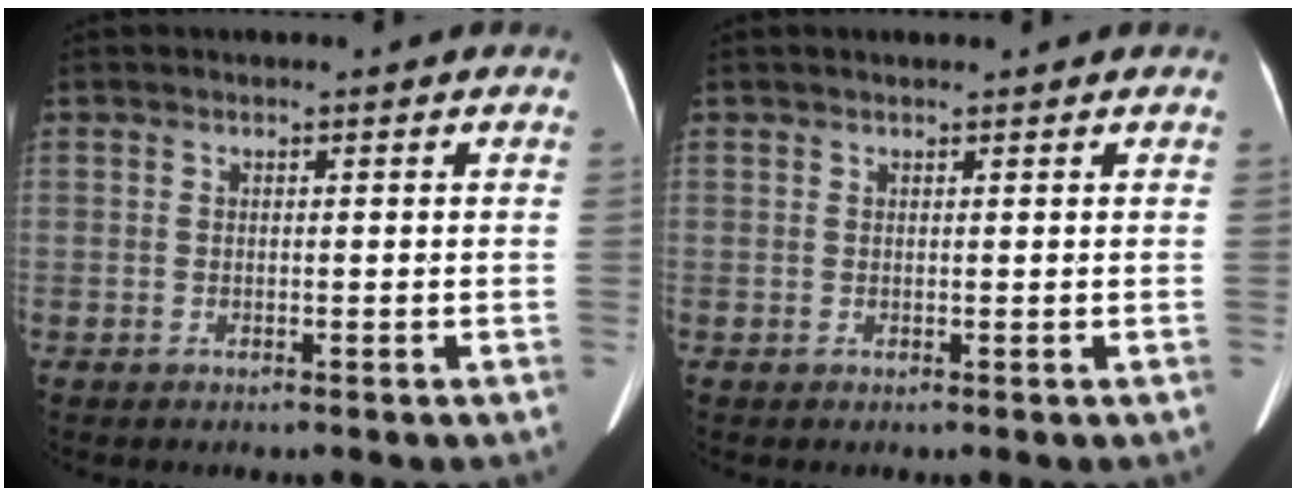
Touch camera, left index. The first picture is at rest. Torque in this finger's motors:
{"motor_torque": [-0.05, -0.03, -0.04, -0.01]}